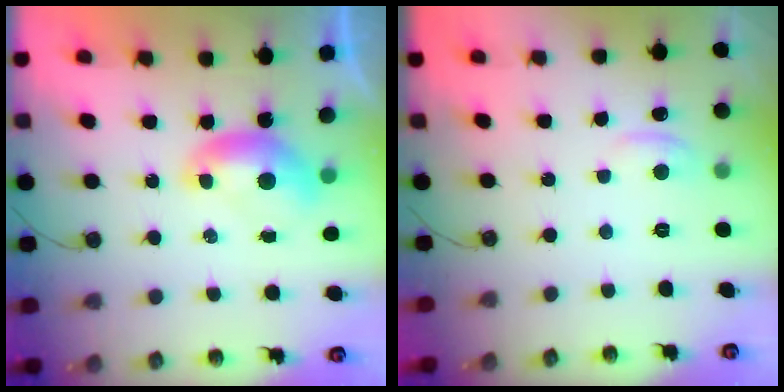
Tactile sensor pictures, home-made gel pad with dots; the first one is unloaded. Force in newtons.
{"total": 1.1, "press": 0.8, "slide": 0.7}